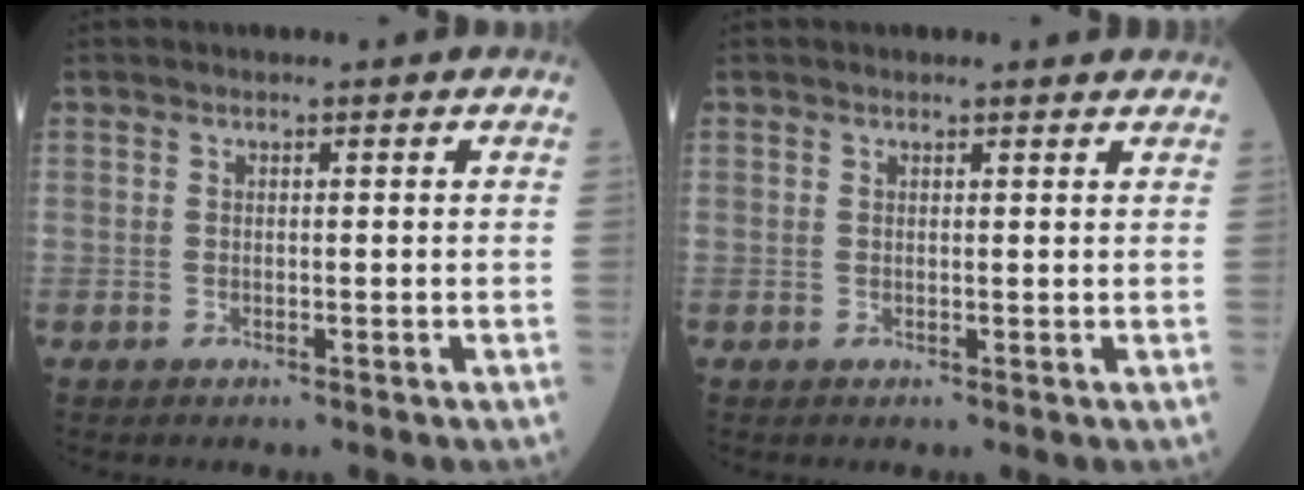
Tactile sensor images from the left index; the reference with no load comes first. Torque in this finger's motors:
{"motor_torque": [0.14, -0.40, -0.04, 0.01]}